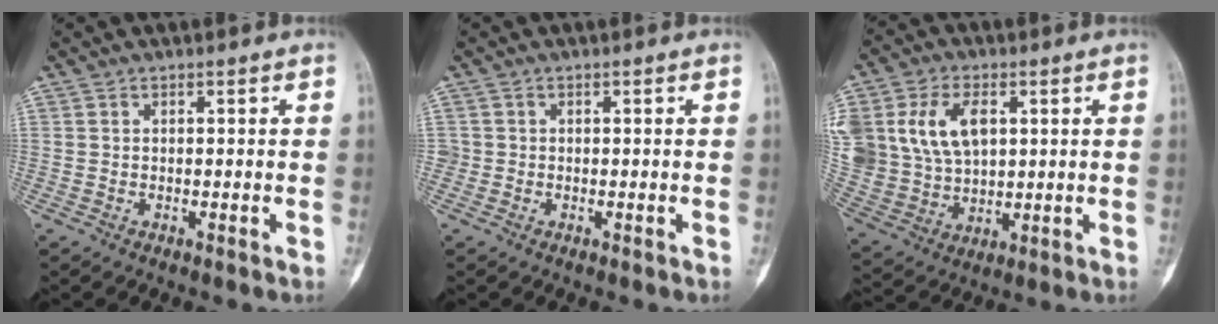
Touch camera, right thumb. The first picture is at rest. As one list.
[{"total": 1.2, "force": [-0.2, 1.1, 0.0], "torque": [0.007, 0.006, -0.006]}, {"total": 17.5, "force": [4.8, 12.2, 11.6], "torque": [-0.242, 0.000, 0.104]}]